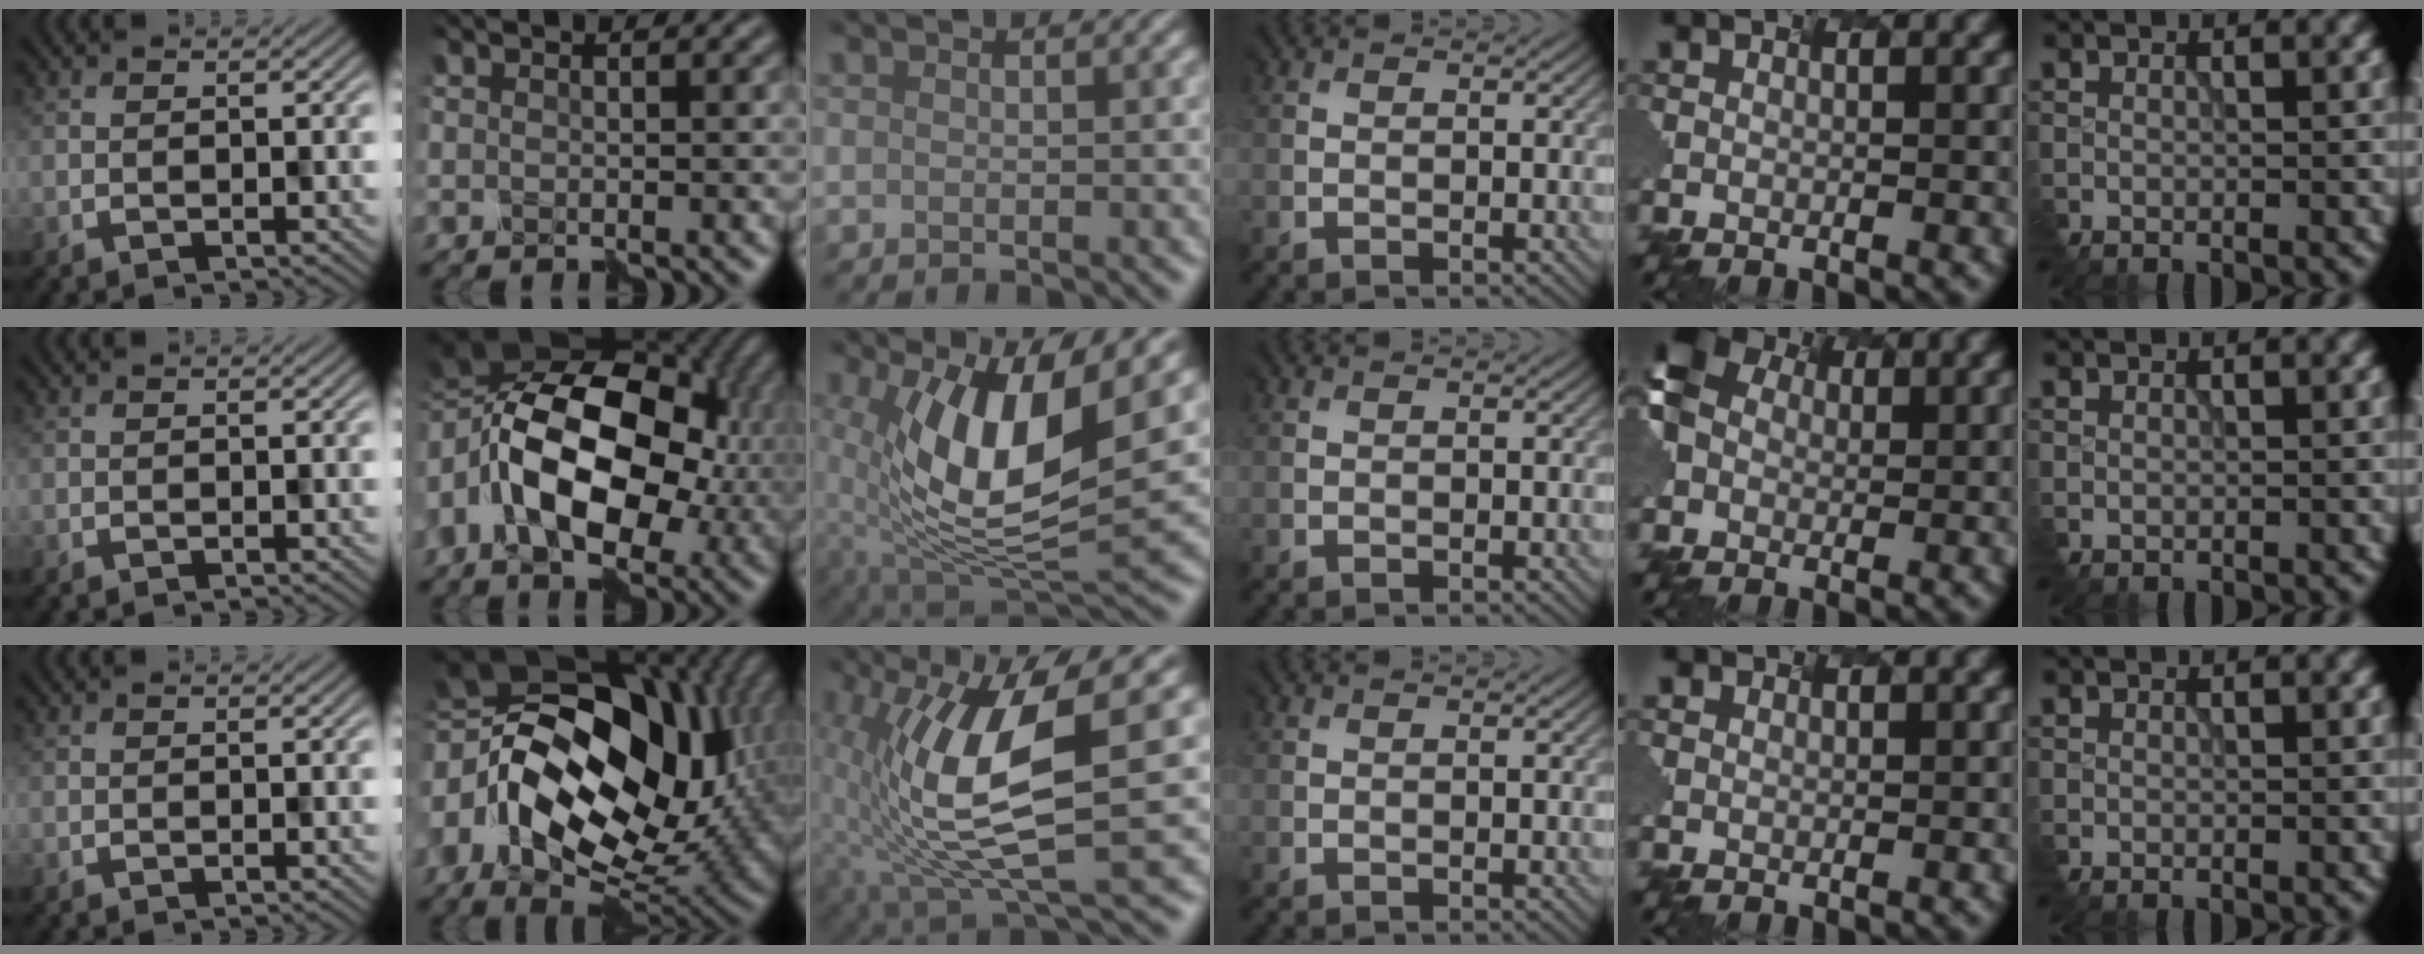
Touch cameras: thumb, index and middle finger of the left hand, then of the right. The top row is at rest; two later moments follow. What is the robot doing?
{"motion": "assemble", "object": "hinged jar"}